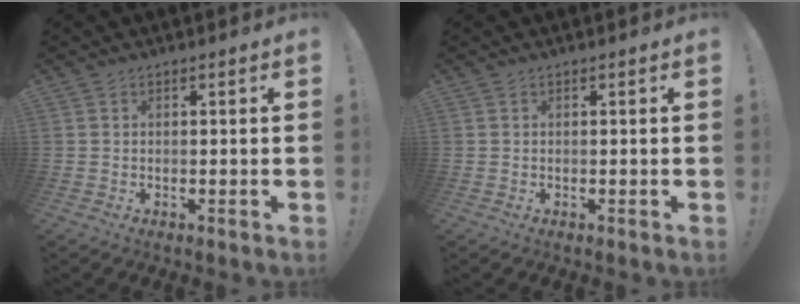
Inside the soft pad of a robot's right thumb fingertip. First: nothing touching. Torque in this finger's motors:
{"motor_torque": [0.01, 0.15, 0.00, 0.00, 0.00]}